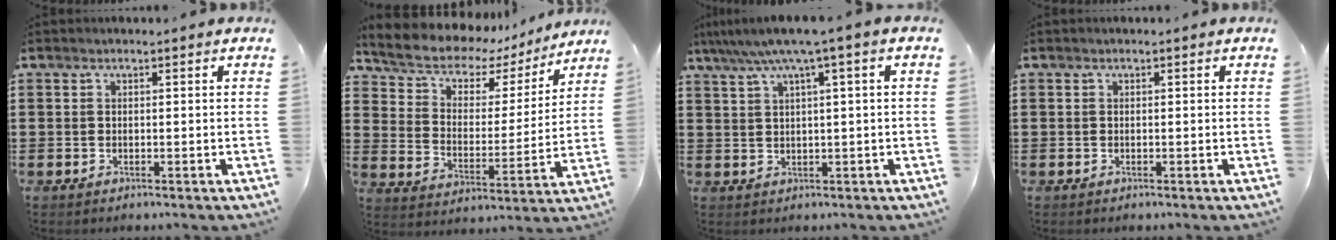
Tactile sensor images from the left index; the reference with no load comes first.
{"total": 6.7, "force": [5.8, 3.0, 1.3], "torque": [-0.053, -0.043, 0.097]}
{"total": 4.9, "force": [2.2, -0.4, 4.3], "torque": [-0.088, -0.008, 0.033]}
{"total": 0.0}